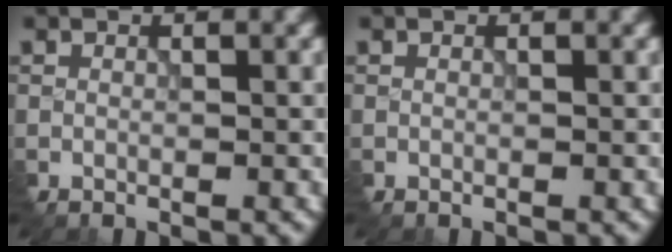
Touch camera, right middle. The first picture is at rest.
{"total": 0.0}